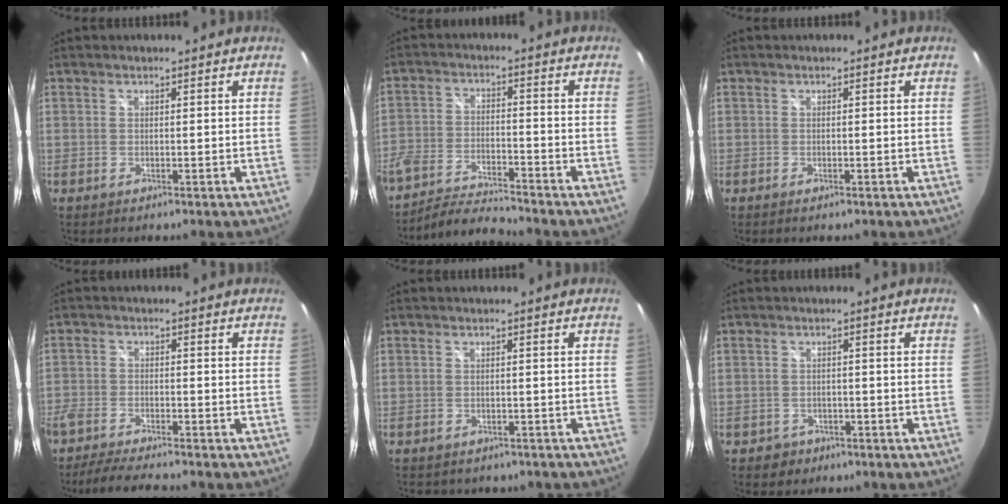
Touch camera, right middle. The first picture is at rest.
{"total": 9.1, "force": [-8.2, 1.4, 3.5], "torque": [-0.083, -0.009, -0.157]}
{"total": 0.6, "force": [-0.4, 0.2, 0.3], "torque": [-0.006, -0.003, -0.008]}
{"total": 8.4, "force": [-7.5, 1.2, 3.6], "torque": [-0.098, -0.018, -0.133]}
{"total": 4.5, "force": [-3.5, 2.3, 1.5], "torque": [-0.028, -0.011, -0.040]}
{"total": 3.5, "force": [-2.0, 2.8, 0.6], "torque": [-0.023, 0.001, -0.025]}